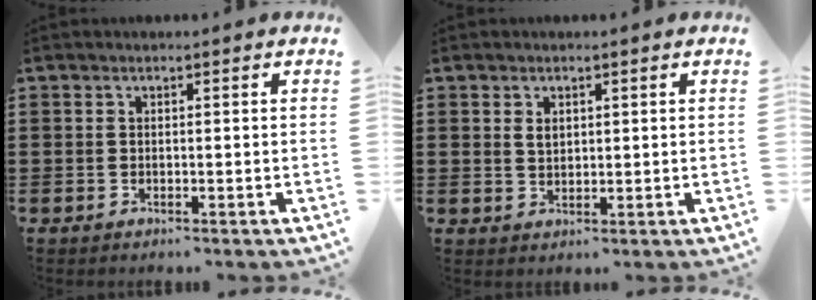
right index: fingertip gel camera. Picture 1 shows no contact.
{"total": 1.7, "force": [0.7, 1.1, 1.1], "torque": [-0.023, 0.004, 0.013]}